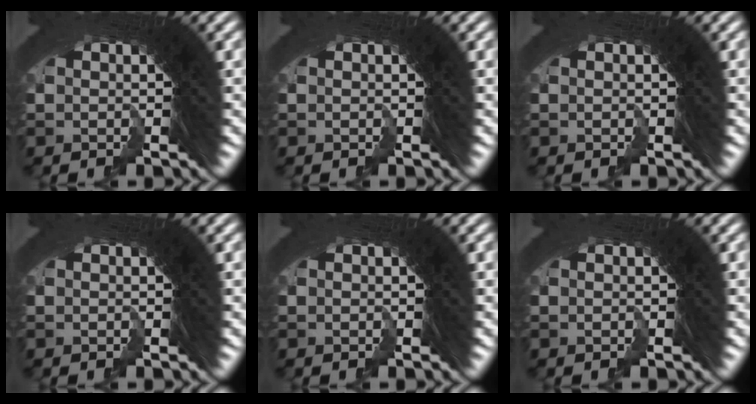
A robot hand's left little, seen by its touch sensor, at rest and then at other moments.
{"total": 0.0}
{"total": 0.0}
{"total": 0.0}
{"total": 0.0}
{"total": 0.0}